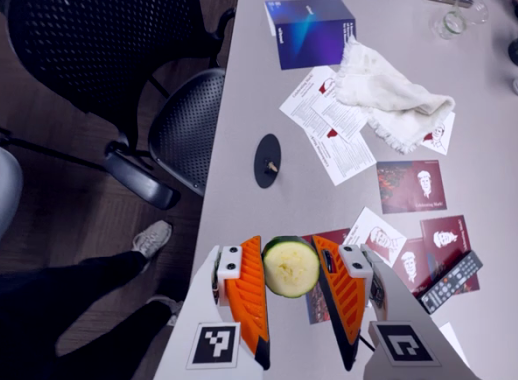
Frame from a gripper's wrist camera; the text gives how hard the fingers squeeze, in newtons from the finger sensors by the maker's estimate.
{"total": 9.9, "left": 9.7, "right": 10.1}